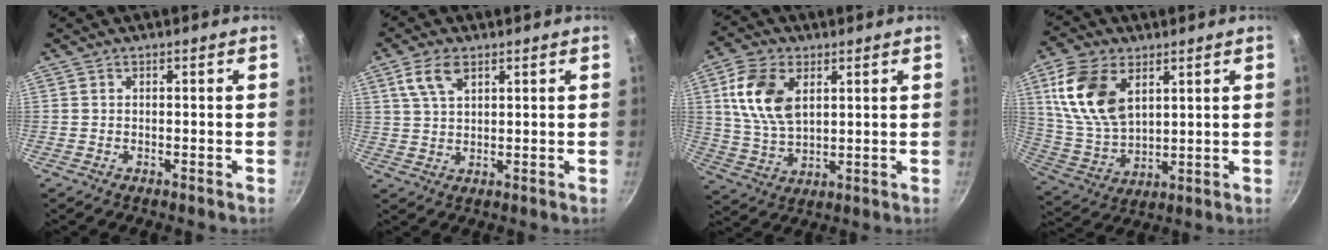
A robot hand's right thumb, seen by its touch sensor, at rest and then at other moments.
{"total": 6.1, "force": [3.0, 3.2, 4.2], "torque": [-0.076, -0.002, 0.061]}
{"total": 12.2, "force": [3.8, 7.5, 8.9], "torque": [-0.159, -0.014, 0.078]}
{"total": 15.5, "force": [5.7, 9.4, 10.9], "torque": [-0.195, -0.018, 0.123]}